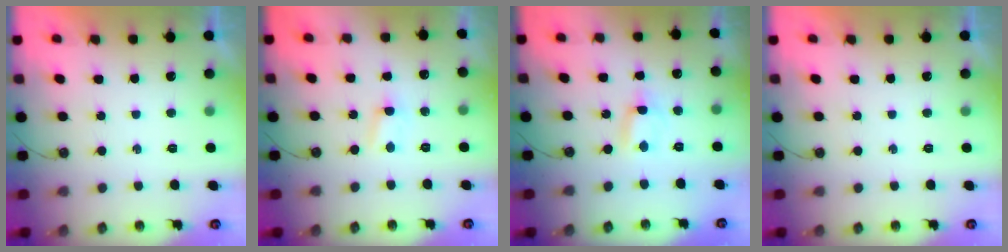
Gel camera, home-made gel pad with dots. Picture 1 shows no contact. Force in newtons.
{"total": 2.6, "press": 2.6, "slide": 0.4}
{"total": 0.6, "press": 0.3, "slide": 0.6}
{"total": 0.0}